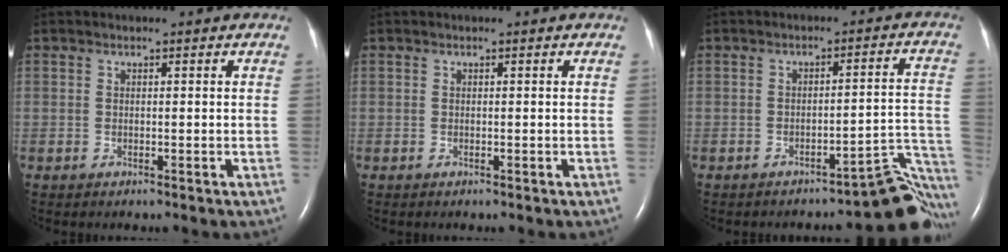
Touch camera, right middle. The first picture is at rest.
{"total": 0.0}
{"total": 9.6, "force": [-8.7, 1.1, 3.9], "torque": [0.000, 0.047, -0.105]}